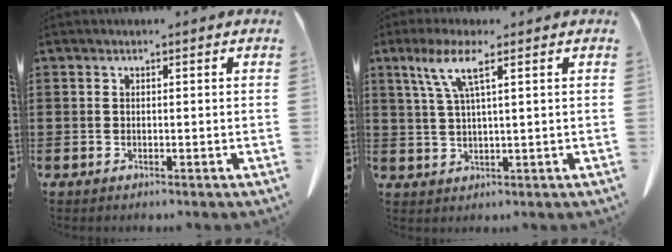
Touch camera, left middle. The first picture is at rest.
{"total": 5.7, "force": [2.9, 0.7, 4.9], "torque": [-0.104, 0.005, 0.048]}